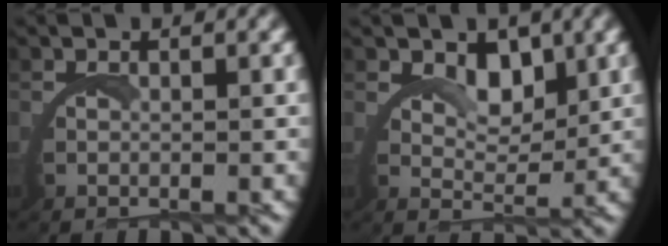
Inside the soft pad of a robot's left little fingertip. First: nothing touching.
{"total": 2.6, "force": [2.3, 0.5, 1.1], "torque": [-0.019, -0.016, 0.044]}